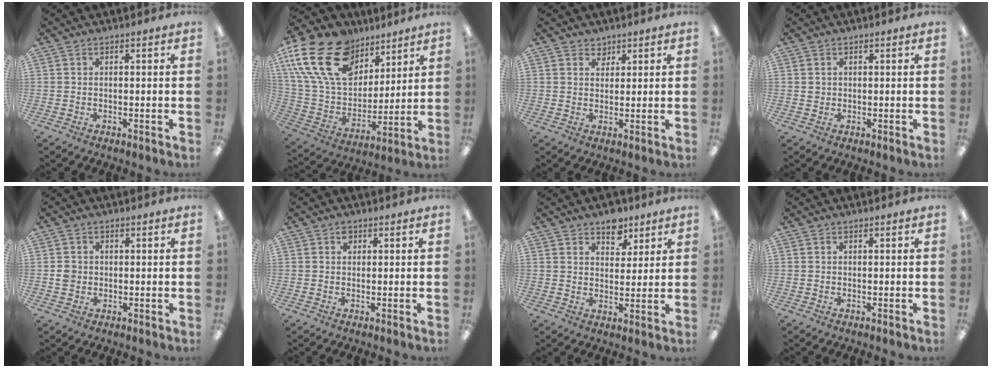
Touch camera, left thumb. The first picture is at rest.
{"total": 23.3, "force": [12.0, 15.2, 13.0], "torque": [-0.281, -0.045, 0.219]}
{"total": 2.9, "force": [2.1, 1.9, 0.2], "torque": [0.006, -0.008, 0.036]}
{"total": 1.0, "force": [0.3, 0.9, 0.1], "torque": [-0.003, 0.005, 0.005]}
{"total": 2.5, "force": [0.0, 2.3, 0.8], "torque": [-0.007, 0.003, -0.003]}
{"total": 1.3, "force": [0.7, 0.9, 0.7], "torque": [-0.007, -0.001, 0.010]}
{"total": 7.4, "force": [5.4, 4.5, 2.5], "torque": [-0.018, -0.025, 0.092]}
{"total": 0.0}